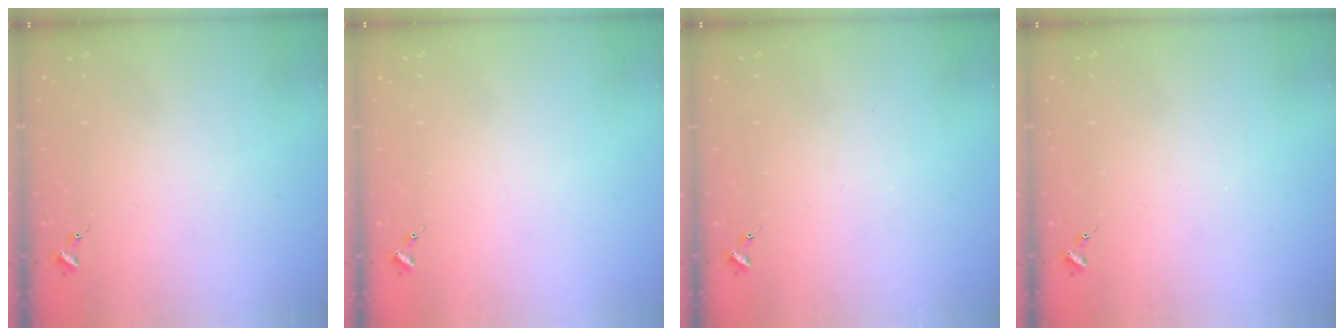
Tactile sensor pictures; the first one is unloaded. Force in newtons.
{"total": 0.0}
{"total": 0.0}
{"total": 0.0}